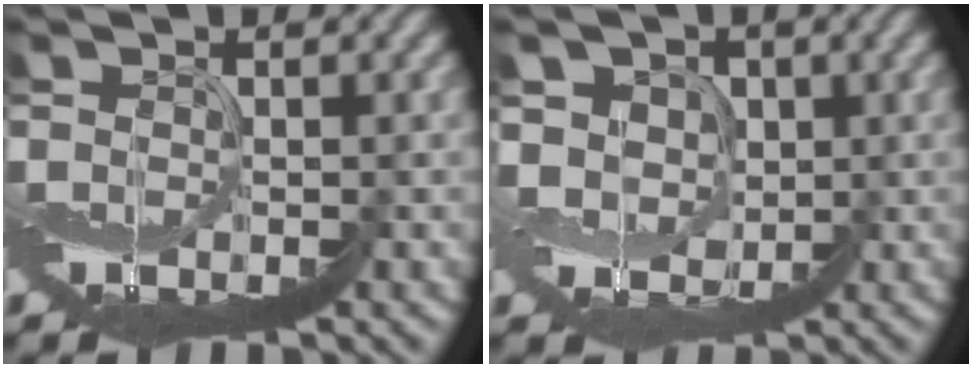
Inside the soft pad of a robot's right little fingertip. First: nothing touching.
{"total": 3.5, "force": [2.8, 2.2, 0.0], "torque": [-0.007, 0.031, 0.013]}